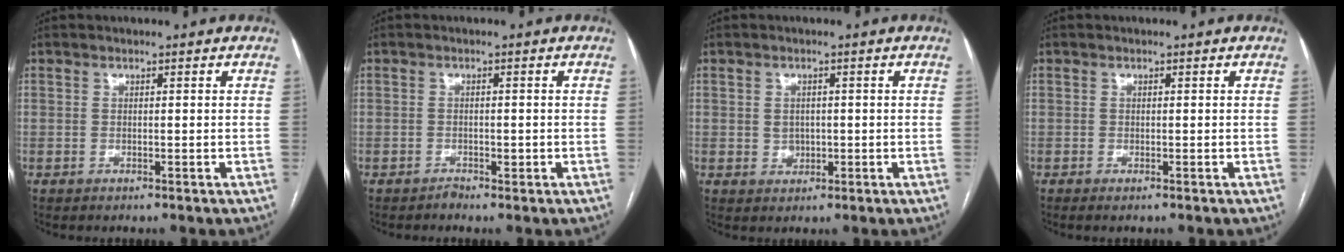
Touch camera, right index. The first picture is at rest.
{"total": 0.9, "force": [-0.7, 0.4, 0.4], "torque": [-0.003, 0.001, -0.011]}
{"total": 2.2, "force": [-0.1, 1.9, 1.1], "torque": [-0.017, 0.001, 0.004]}
{"total": 0.7, "force": [-0.5, 0.1, 0.5], "torque": [-0.009, -0.002, -0.008]}